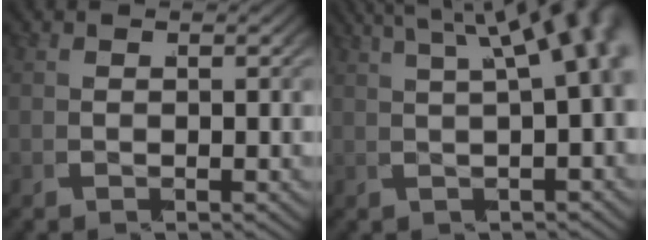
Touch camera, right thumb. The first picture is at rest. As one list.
[{"total": 6.8, "force": [2.2, 3.5, 5.4], "torque": [-0.052, 0.021, 0.022]}]